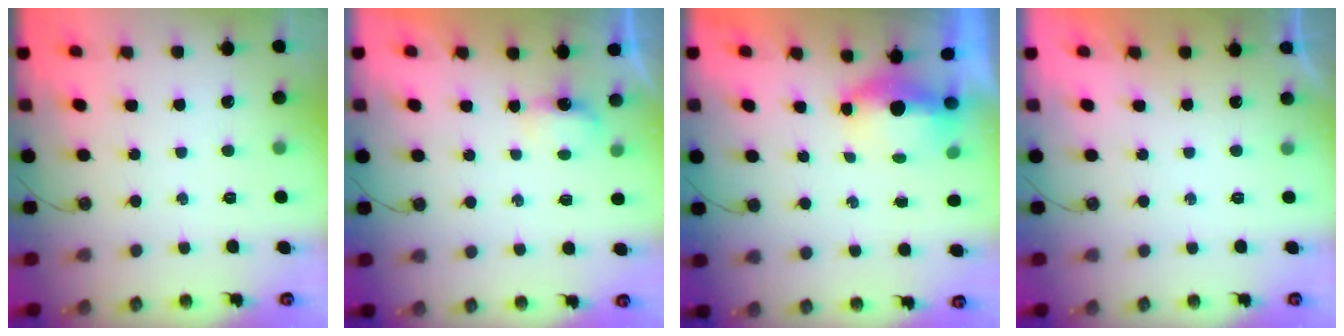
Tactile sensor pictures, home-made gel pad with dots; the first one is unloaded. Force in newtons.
{"total": 3.6, "press": 3.6, "slide": 0.7}
{"total": 7.7, "press": 5.5, "slide": 5.4}
{"total": 0.0}